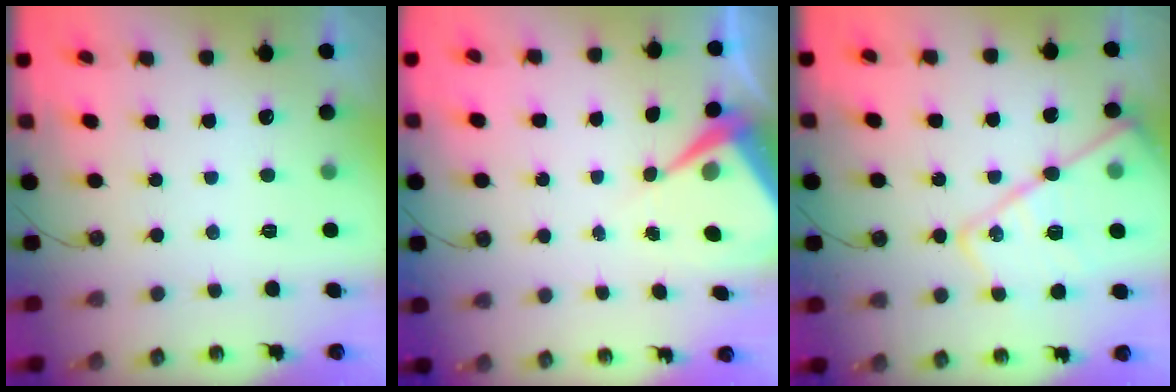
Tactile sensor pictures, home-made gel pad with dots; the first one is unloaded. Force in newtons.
{"total": 6.5, "press": 6.5, "slide": 0.5}
{"total": 19.3, "press": 19.2, "slide": 1.4}